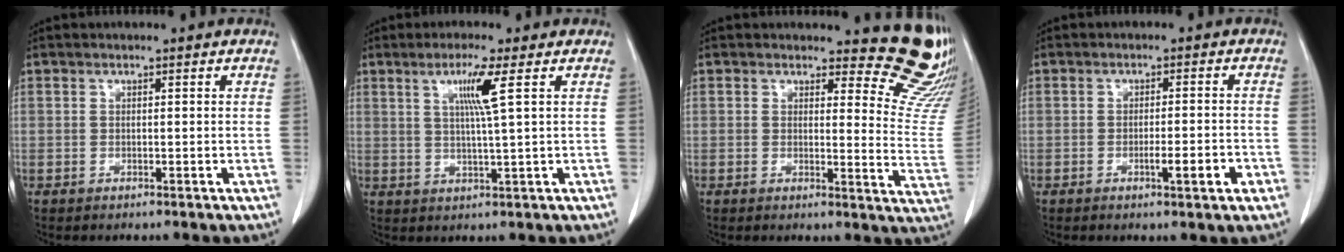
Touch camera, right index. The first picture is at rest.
{"total": 5.4, "force": [2.0, -1.0, 4.9], "torque": [-0.094, -0.003, 0.038]}
{"total": 12.7, "force": [11.8, 2.9, 3.9], "torque": [-0.013, -0.111, 0.095]}
{"total": 4.2, "force": [-1.7, 0.3, 3.8], "torque": [-0.056, -0.003, -0.024]}